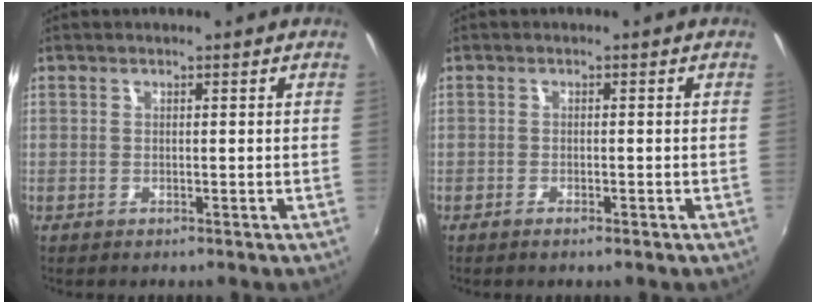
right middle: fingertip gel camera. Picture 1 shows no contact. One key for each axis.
{"total": 1.3, "fx": -1.0, "fy": 0.1, "fz": 0.8, "tx": -0.015, "ty": -0.002, "tz": -0.017}